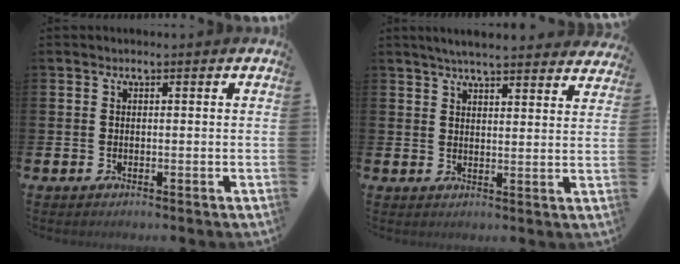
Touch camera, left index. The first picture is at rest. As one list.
[{"total": 5.1, "force": [4.9, 0.3, 1.4], "torque": [-0.036, -0.021, 0.088]}]